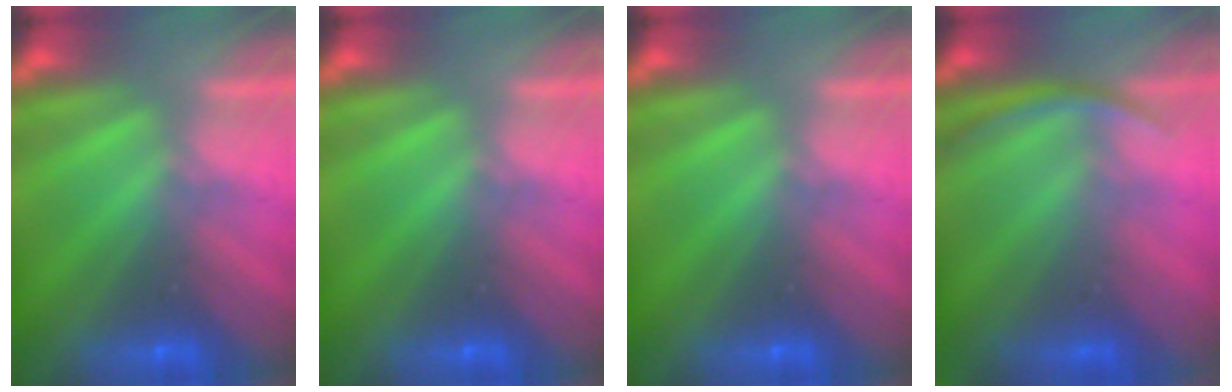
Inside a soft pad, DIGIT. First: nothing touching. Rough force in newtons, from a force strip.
{"total": 0.0}
{"total": 0.0}
{"total": 2.9}